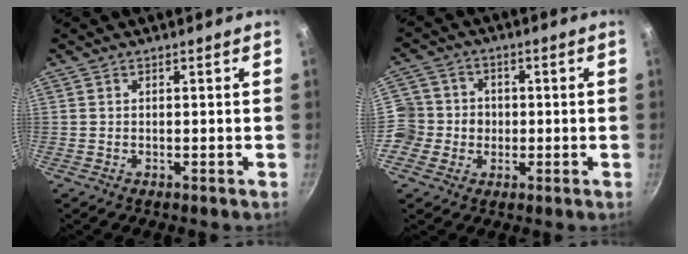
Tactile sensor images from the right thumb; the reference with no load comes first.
{"total": 8.1, "force": [-1.2, 7.8, 2.1], "torque": [-0.006, 0.016, -0.039]}